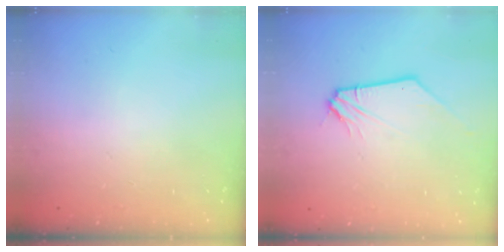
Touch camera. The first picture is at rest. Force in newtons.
{"total": 1.1, "press": 1.1, "slide": 0.1}